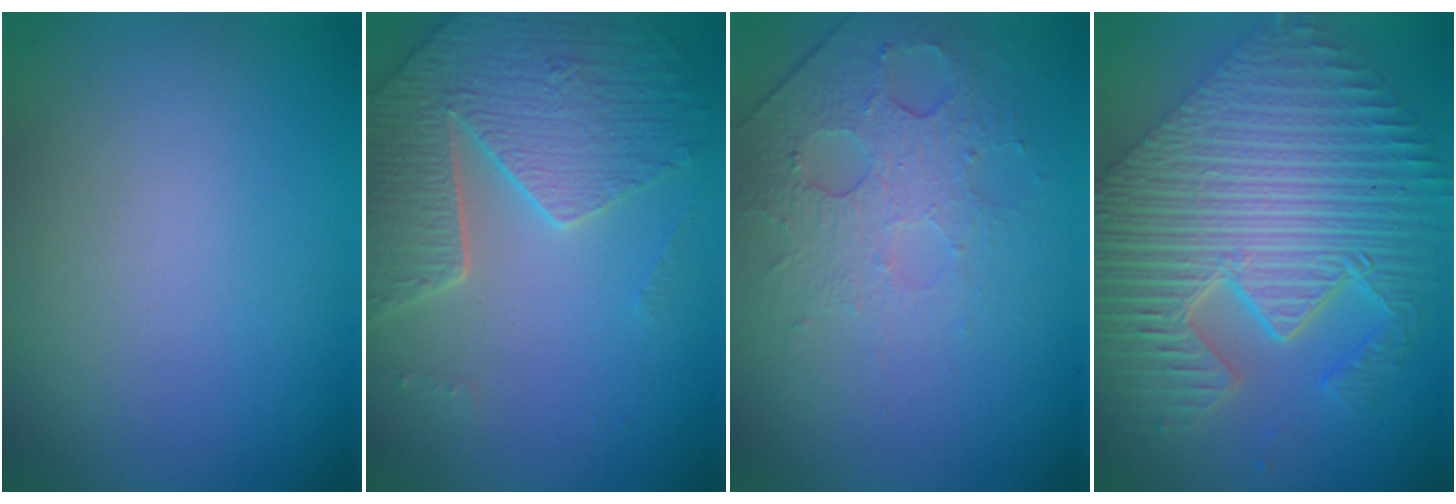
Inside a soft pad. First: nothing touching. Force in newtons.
{"total": 5.0, "press": 4.6, "slide": 2.1}
{"total": 4.6, "press": 3.0, "slide": 3.5}
{"total": 11.5, "press": 7.7, "slide": 8.5}